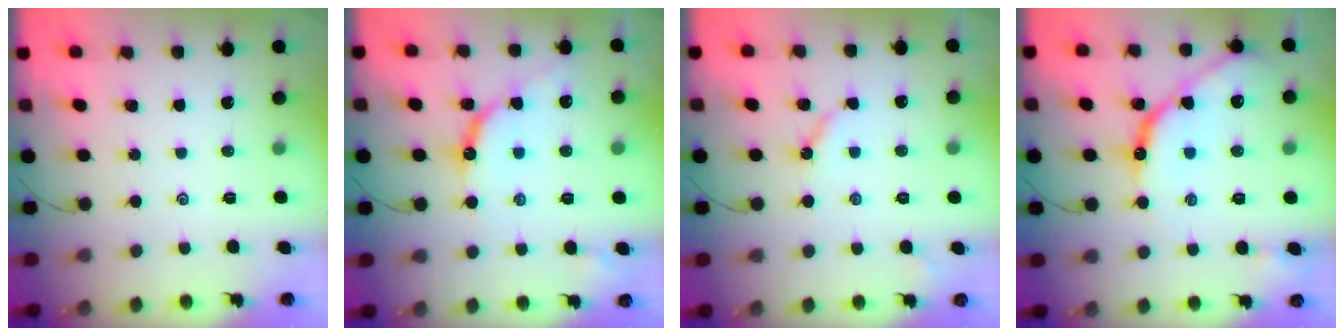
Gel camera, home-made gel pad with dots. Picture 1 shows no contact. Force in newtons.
{"total": 9.4, "press": 9.4, "slide": 0.8}
{"total": 4.3, "press": 4.2, "slide": 0.8}
{"total": 12.8, "press": 12.7, "slide": 1.1}